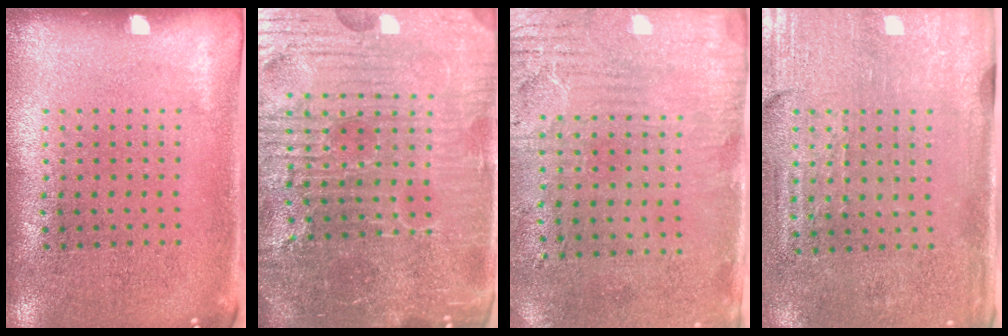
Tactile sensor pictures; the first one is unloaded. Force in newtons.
{"total": 6.3, "press": 5.8, "slide": 2.5}
{"total": 3.3, "press": 2.7, "slide": 1.9}
{"total": 3.2, "press": 2.8, "slide": 1.5}